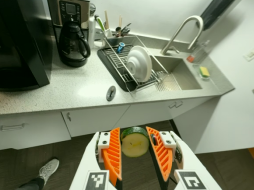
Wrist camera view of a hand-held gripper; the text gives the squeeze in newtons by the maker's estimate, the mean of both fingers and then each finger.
{"total": 9.5, "left": 9.8, "right": 9.3}